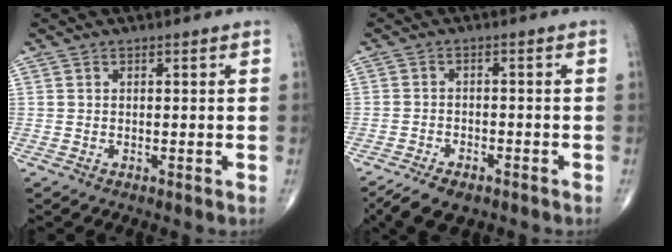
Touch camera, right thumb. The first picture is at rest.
{"total": 7.4, "force": [-5.4, 3.4, 3.9], "torque": [-0.062, 0.010, -0.089]}